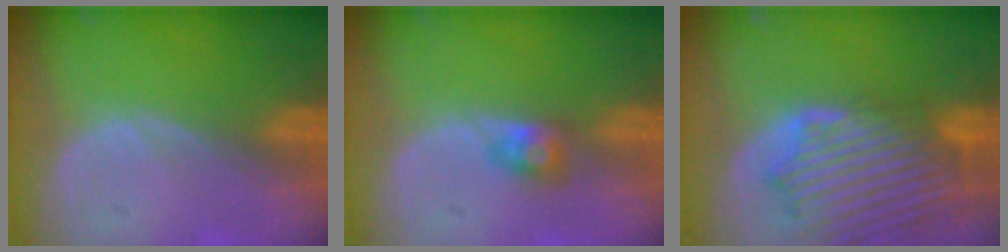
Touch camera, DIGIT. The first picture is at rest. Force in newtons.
{"total": 2.6, "press": 2.5, "slide": 0.7}
{"total": 13.7, "press": 11.8, "slide": 6.9}